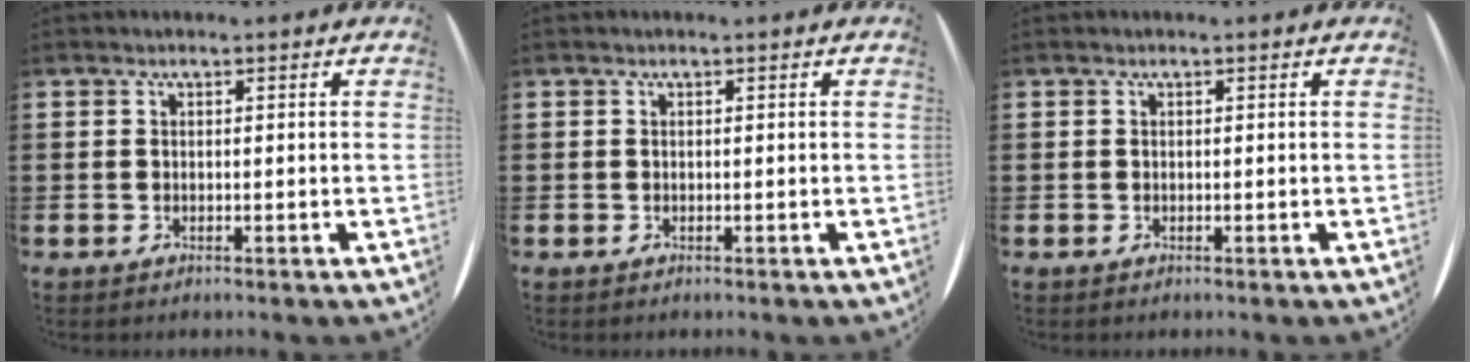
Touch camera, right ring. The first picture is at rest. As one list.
[{"total": 0.0}, {"total": 0.0}]